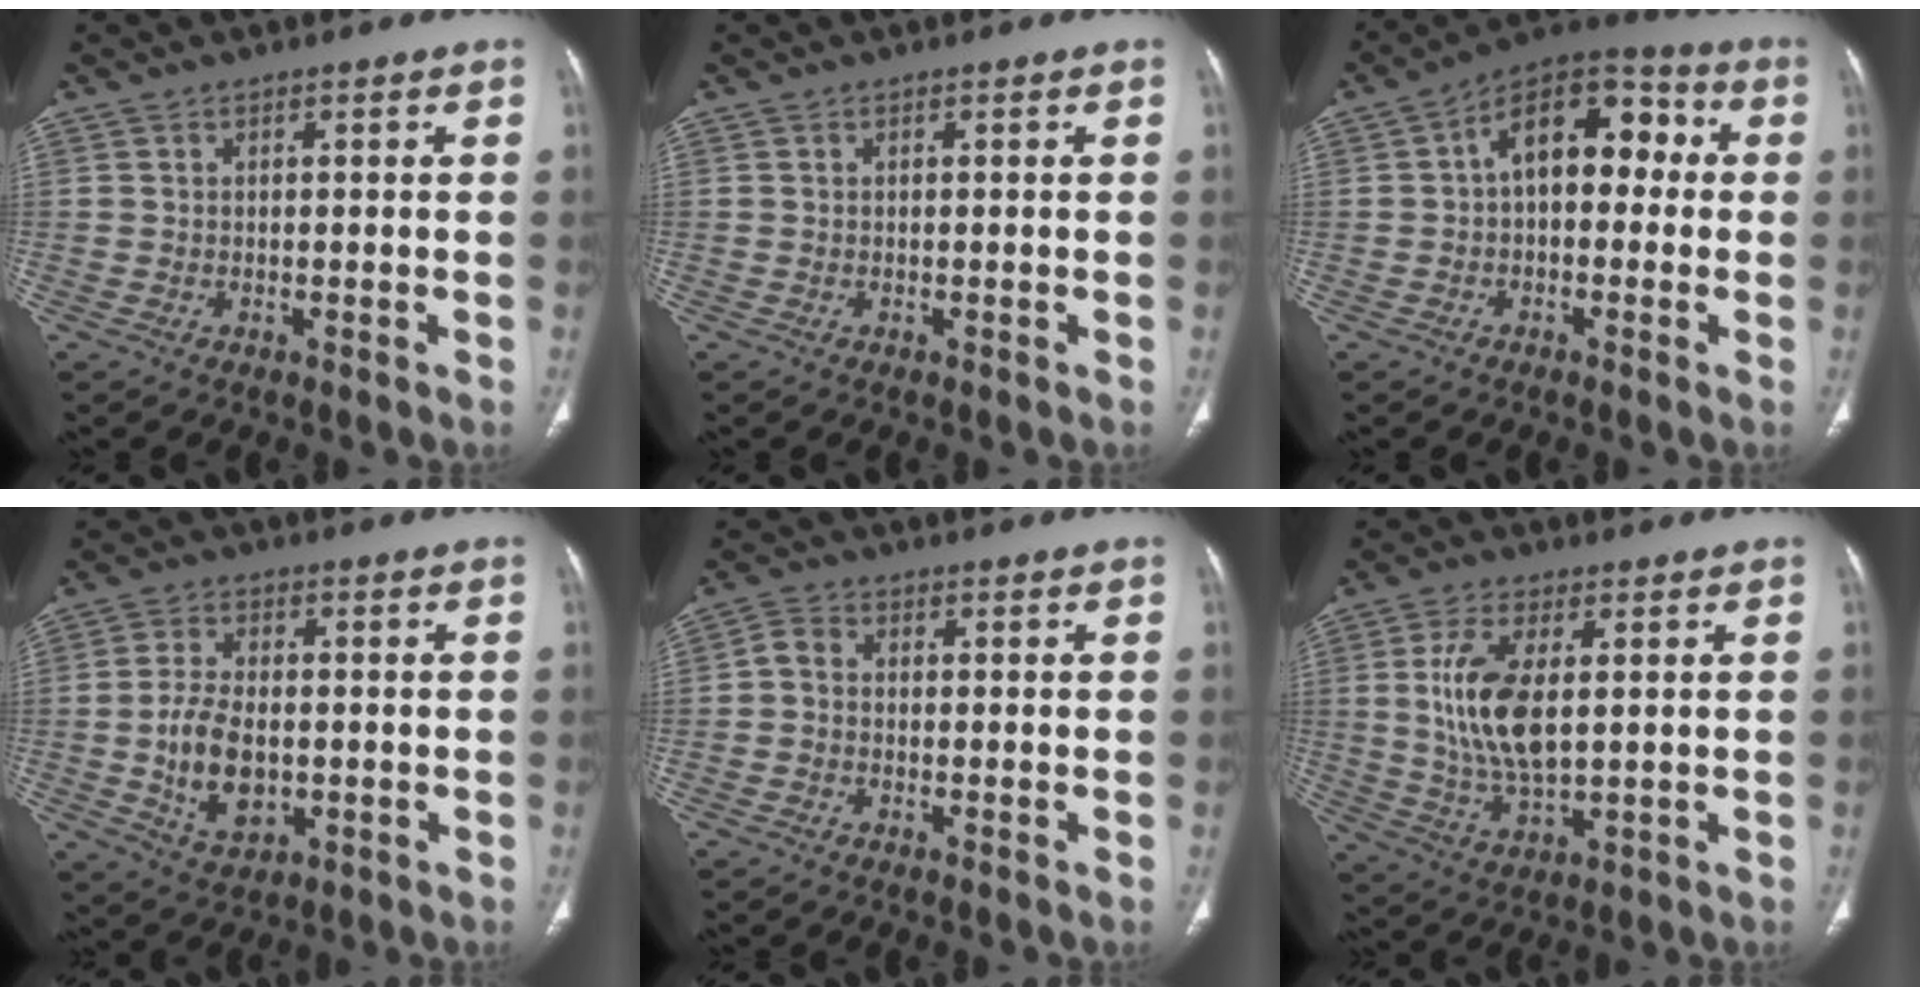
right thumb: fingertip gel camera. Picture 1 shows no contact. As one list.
[{"total": 0.0}, {"total": 13.2, "force": [1.2, 8.2, 10.3], "torque": [-0.118, 0.045, 0.001]}, {"total": 9.7, "force": [-1.3, 5.9, 7.6], "torque": [-0.130, 0.001, -0.018]}, {"total": 2.6, "force": [-0.6, 1.8, 1.8], "torque": [-0.030, 0.010, -0.022]}, {"total": 12.3, "force": [1.8, 5.9, 10.7], "torque": [-0.214, -0.014, 0.040]}]